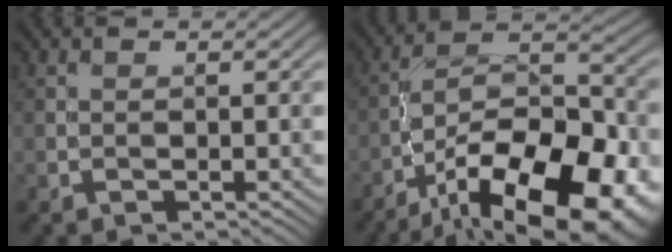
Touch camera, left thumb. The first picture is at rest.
{"total": 19.9, "force": [-11.7, 8.5, 13.7], "torque": [-0.201, -0.025, -0.183]}